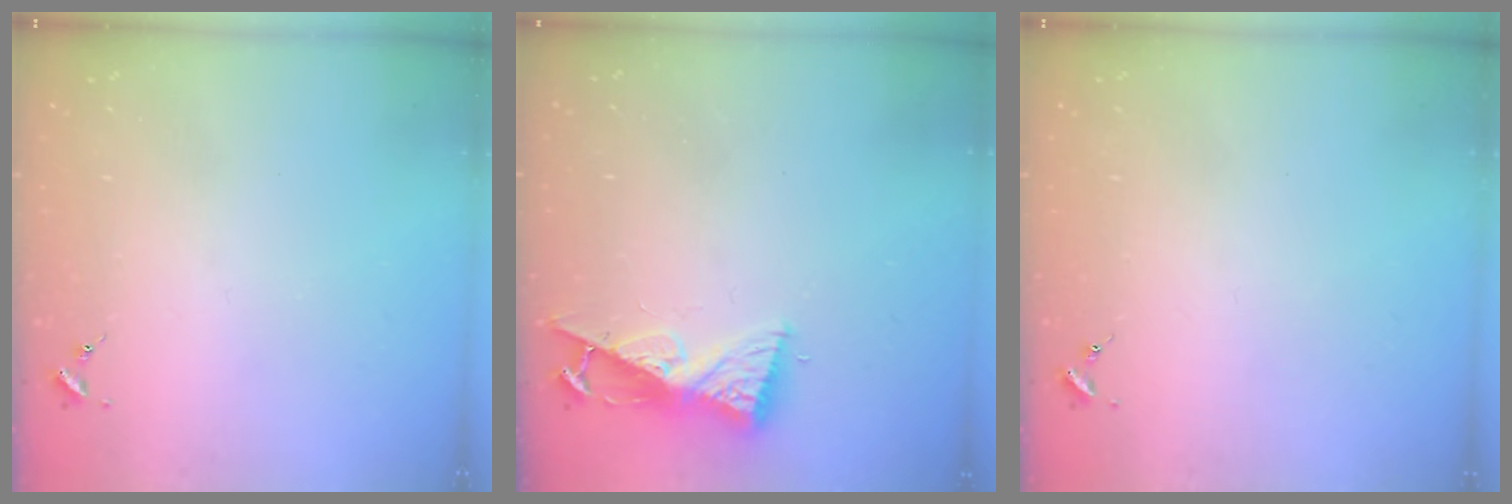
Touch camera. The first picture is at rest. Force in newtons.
{"total": 8.2, "press": 8.2, "slide": 0.7}
{"total": 0.0}